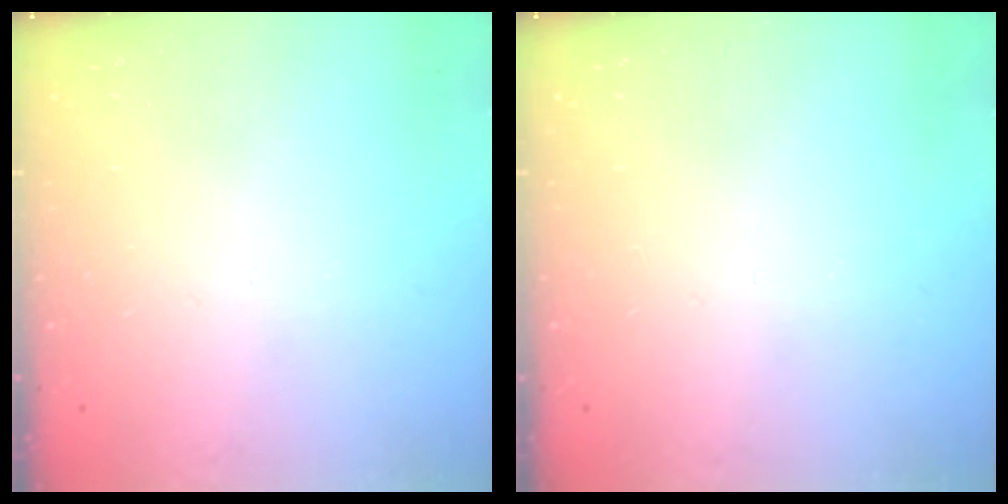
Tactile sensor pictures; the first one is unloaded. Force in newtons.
{"total": 0.0}